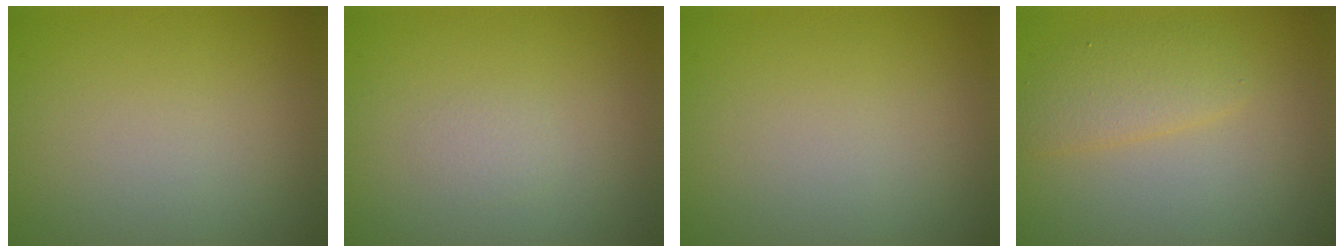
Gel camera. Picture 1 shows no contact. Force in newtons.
{"total": 0.6, "press": 0.6, "slide": 0.1}
{"total": 0.0}
{"total": 2.4, "press": 2.4, "slide": 0.1}